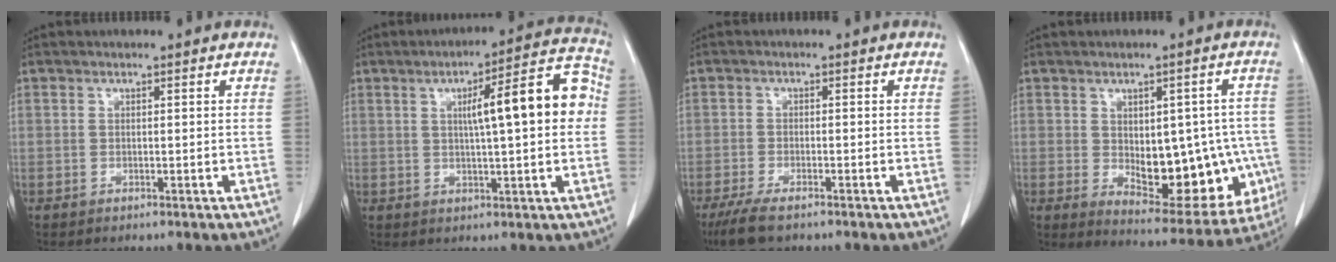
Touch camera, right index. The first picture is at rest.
{"total": 12.5, "force": [1.7, 1.8, 12.2], "torque": [-0.164, 0.036, 0.021]}
{"total": 5.3, "force": [-3.9, 1.1, 3.5], "torque": [-0.068, -0.014, -0.065]}
{"total": 16.4, "force": [-2.4, 8.0, 14.1], "torque": [-0.172, 0.011, -0.004]}